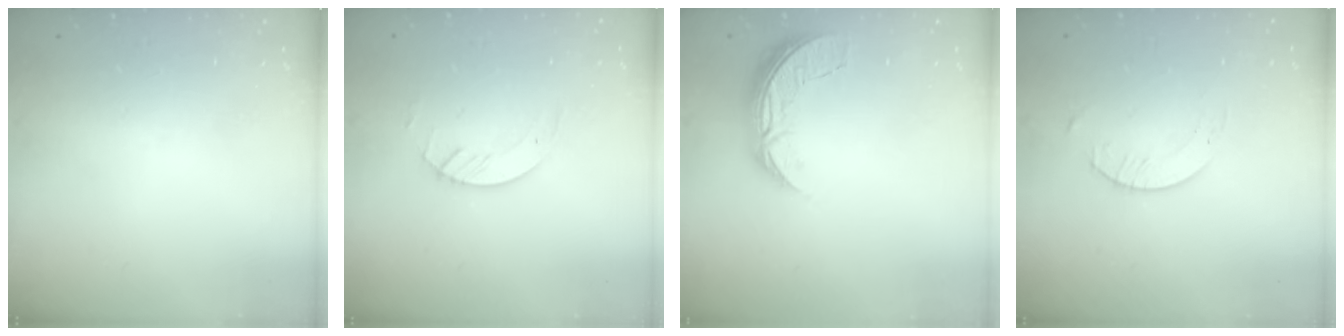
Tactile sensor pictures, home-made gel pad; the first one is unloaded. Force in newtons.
{"total": 3.6, "press": 3.6, "slide": 0.4}
{"total": 7.3, "press": 7.3, "slide": 0.6}
{"total": 1.7, "press": 1.7, "slide": 0.2}